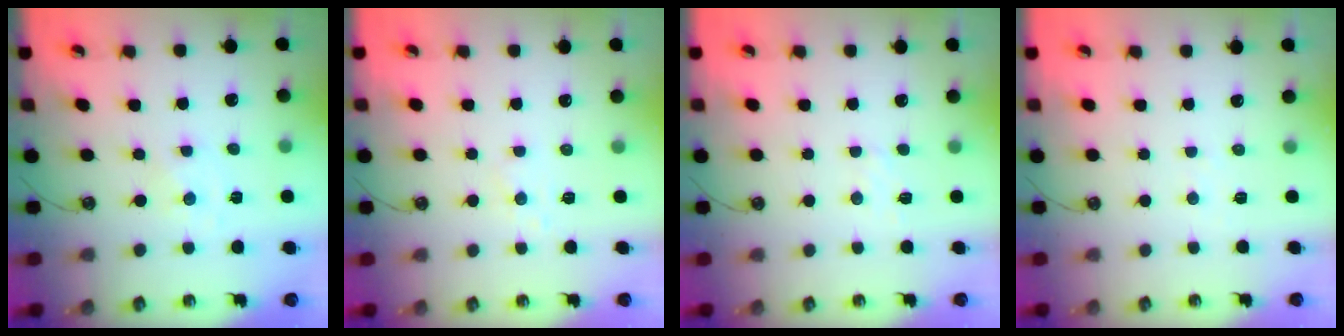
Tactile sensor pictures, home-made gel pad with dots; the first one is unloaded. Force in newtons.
{"total": 5.3, "press": 5.3, "slide": 0.6}
{"total": 5.1, "press": 5.1, "slide": 0.6}
{"total": 3.0, "press": 3.0, "slide": 0.4}